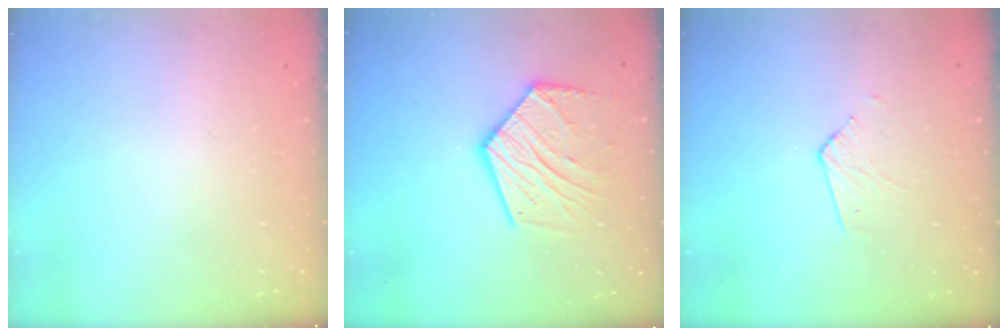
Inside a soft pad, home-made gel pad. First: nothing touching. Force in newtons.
{"total": 16.1, "press": 16.1, "slide": 1.3}
{"total": 2.7, "press": 2.7, "slide": 0.2}